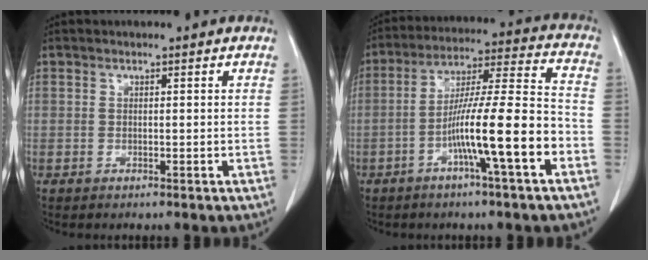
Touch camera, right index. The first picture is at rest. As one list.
[{"total": 14.1, "force": [-5.4, 0.0, 13.0], "torque": [-0.225, 0.010, -0.093]}]